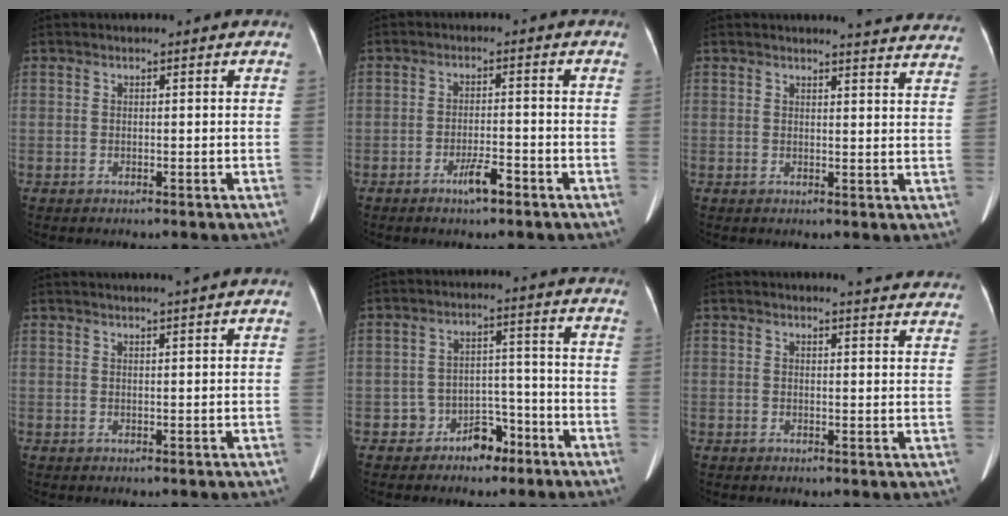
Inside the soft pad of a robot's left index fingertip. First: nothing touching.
{"total": 3.6, "force": [-2.5, 0.6, 2.6], "torque": [-0.049, -0.005, -0.042]}
{"total": 13.1, "force": [12.7, 0.9, 2.9], "torque": [-0.013, -0.066, 0.112]}
{"total": 4.7, "force": [4.2, -0.9, 2.1], "torque": [-0.024, 0.014, 0.051]}
{"total": 5.0, "force": [-3.6, 3.3, 1.4], "torque": [-0.017, 0.017, -0.051]}
{"total": 11.9, "force": [11.5, 0.9, 2.9], "torque": [-0.015, -0.048, 0.102]}